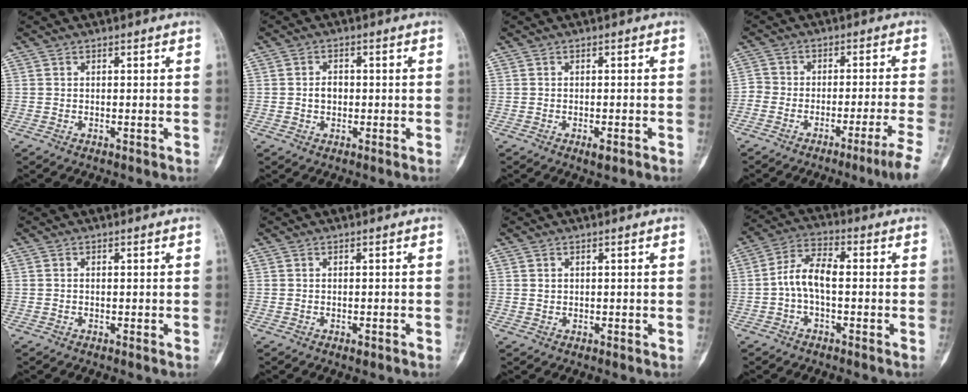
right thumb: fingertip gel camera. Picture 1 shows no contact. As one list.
[{"total": 2.4, "force": [-0.2, 1.8, 1.5], "torque": [-0.022, 0.010, -0.006]}, {"total": 1.8, "force": [-1.0, 0.6, 1.4], "torque": [-0.024, 0.000, -0.015]}, {"total": 7.7, "force": [-5.5, 0.1, 5.4], "torque": [-0.091, 0.036, -0.094]}, {"total": 0.0}, {"total": 0.9, "force": [-0.6, 0.3, 0.6], "torque": [-0.012, 0.002, -0.008]}, {"total": 0.9, "force": [0.2, 0.8, 0.3], "torque": [0.000, 0.002, 0.004]}, {"total": 7.2, "force": [-0.9, 3.5, 6.3], "torque": [-0.123, 0.027, -0.027]}]